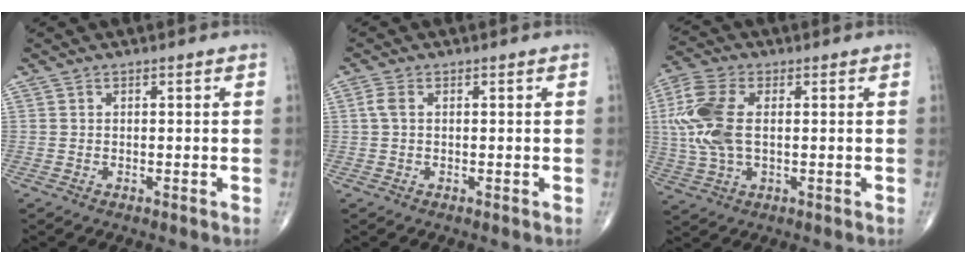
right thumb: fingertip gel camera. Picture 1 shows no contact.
{"total": 1.9, "force": [0.3, 1.0, 1.5], "torque": [-0.040, 0.009, 0.007]}
{"total": 12.0, "force": [1.1, 6.7, 9.9], "torque": [-0.241, 0.010, 0.022]}